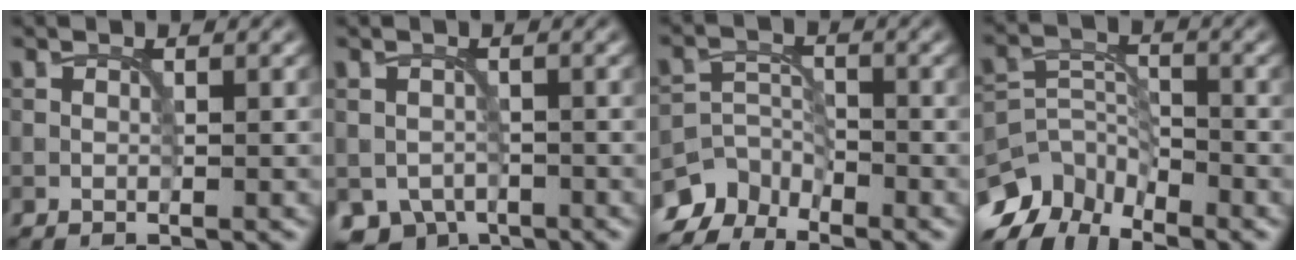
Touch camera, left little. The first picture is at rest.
{"total": 3.4, "force": [-2.2, 2.4, 1.1], "torque": [-0.015, -0.016, -0.035]}
{"total": 4.9, "force": [-4.3, 2.2, 0.8], "torque": [-0.003, -0.007, -0.083]}
{"total": 6.9, "force": [-5.6, 3.0, 2.7], "torque": [-0.053, -0.005, -0.120]}